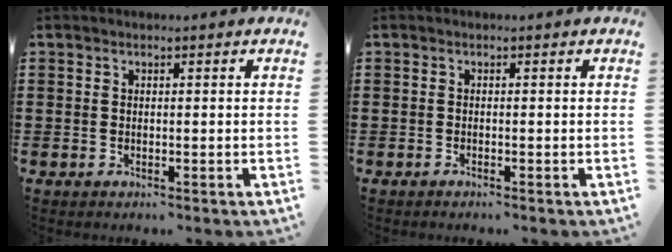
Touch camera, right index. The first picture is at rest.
{"total": 0.6, "force": [-0.6, -0.2, 0.0], "torque": [-0.002, -0.006, -0.011]}